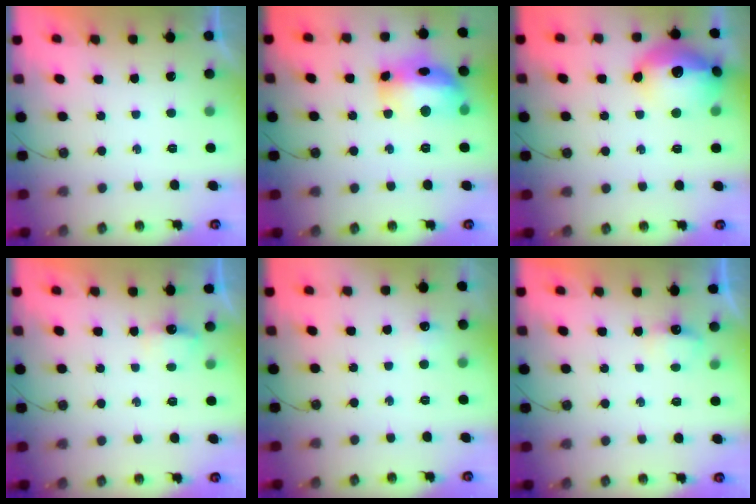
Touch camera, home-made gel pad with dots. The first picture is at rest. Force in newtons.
{"total": 17.0, "press": 17.0, "slide": 1.6}
{"total": 19.2, "press": 19.1, "slide": 1.5}
{"total": 3.3, "press": 3.3, "slide": 0.4}
{"total": 4.8, "press": 4.8, "slide": 0.7}
{"total": 3.6, "press": 3.6, "slide": 0.6}